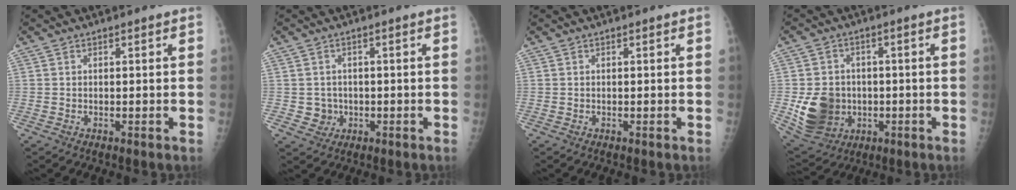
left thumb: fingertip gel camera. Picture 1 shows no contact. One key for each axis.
{"total": 3.2, "fx": -0.5, "fy": 3.1, "fz": 0.6, "tx": 0.009, "ty": 0.006, "tz": -0.003}
{"total": 0.0}
{"total": 11.7, "fx": -1.6, "fy": 10.0, "fz": 5.9, "tx": -0.083, "ty": -0.001, "tz": -0.011}